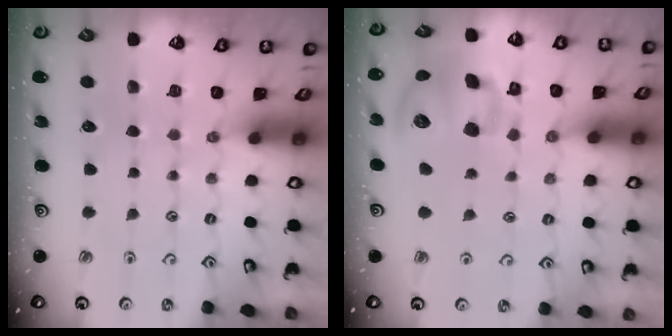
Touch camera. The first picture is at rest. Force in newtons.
{"total": 14.3, "press": 14.1, "slide": 2.5}